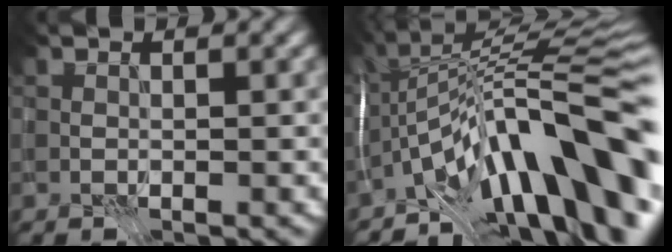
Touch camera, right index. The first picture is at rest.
{"total": 16.5, "force": [-6.5, 4.2, 14.6], "torque": [-0.194, 0.057, -0.123]}